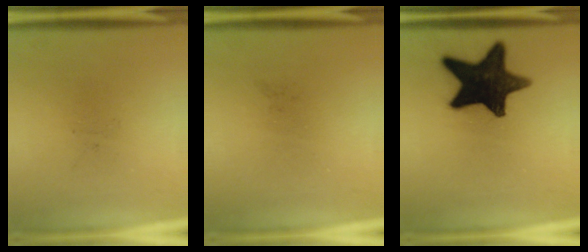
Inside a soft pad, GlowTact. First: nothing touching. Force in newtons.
{"total": 0.0}
{"total": 16.3}